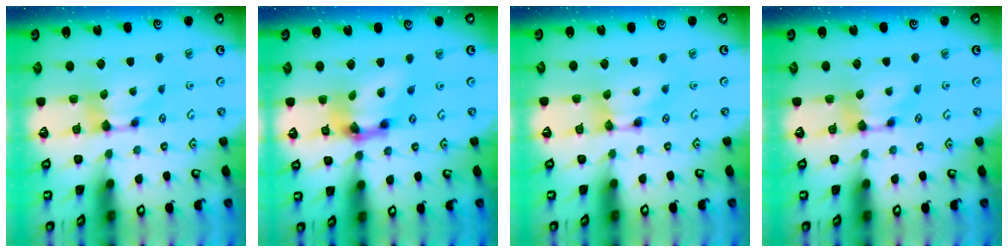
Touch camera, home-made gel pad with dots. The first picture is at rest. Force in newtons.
{"total": 7.7, "press": 7.2, "slide": 2.8}
{"total": 1.5, "press": 1.5, "slide": 0.2}
{"total": 0.0}